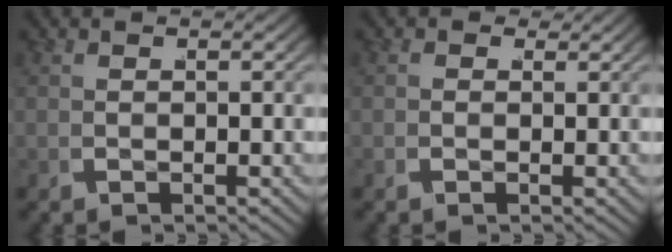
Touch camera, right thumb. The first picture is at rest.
{"total": 0.6, "force": [0.4, 0.4, -0.2], "torque": [0.006, 0.003, -0.002]}